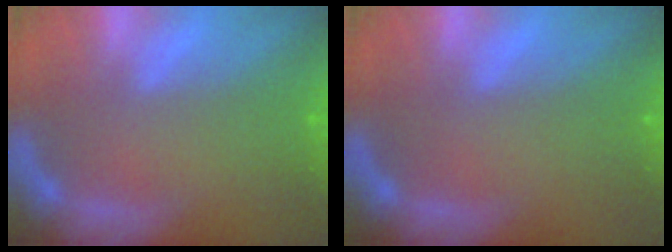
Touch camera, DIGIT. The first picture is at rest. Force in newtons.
{"total": 0.0}